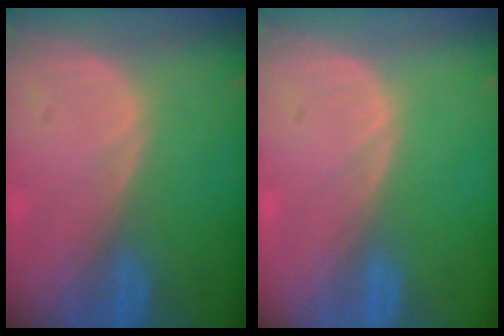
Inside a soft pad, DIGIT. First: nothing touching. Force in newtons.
{"total": 0.0}